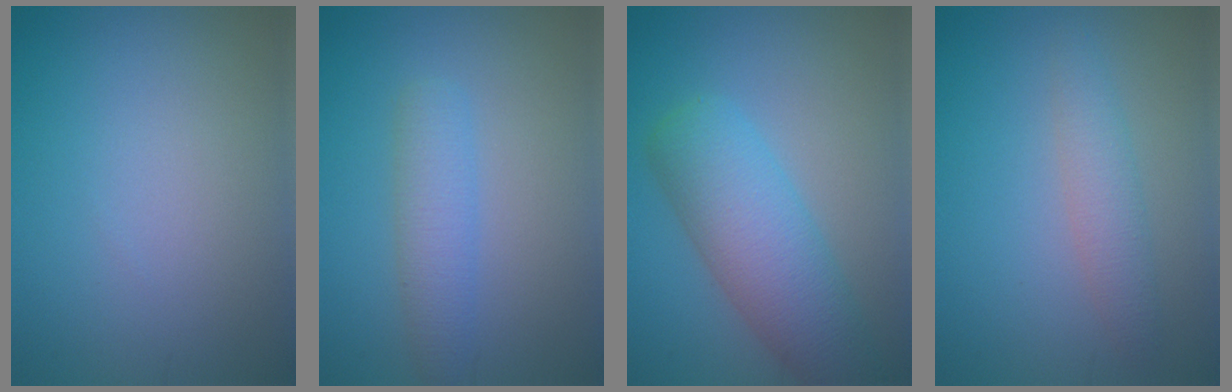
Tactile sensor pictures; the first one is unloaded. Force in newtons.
{"total": 2.8, "press": 2.8, "slide": 0.1}
{"total": 6.6, "press": 6.5, "slide": 0.3}
{"total": 2.4, "press": 2.4, "slide": 0.0}